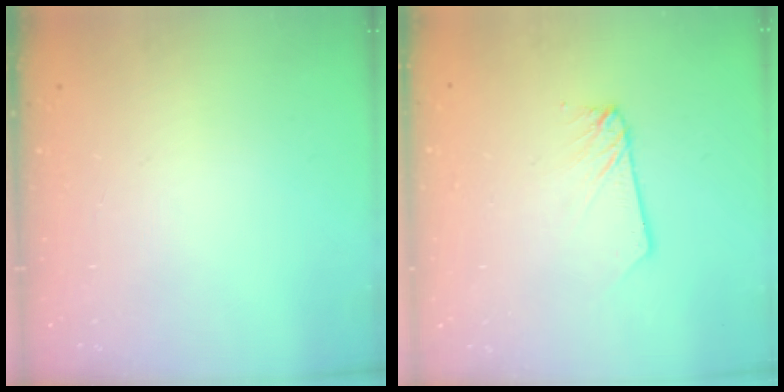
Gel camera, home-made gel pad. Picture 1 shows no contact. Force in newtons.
{"total": 2.6, "press": 2.6, "slide": 0.2}